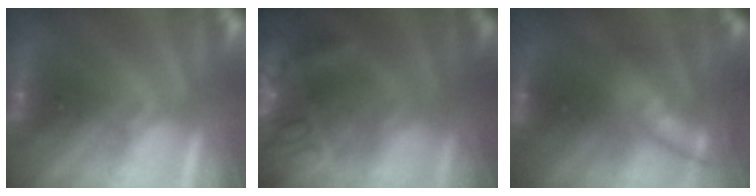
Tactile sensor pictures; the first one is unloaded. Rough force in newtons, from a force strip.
{"total": 6.9}
{"total": 5.8}